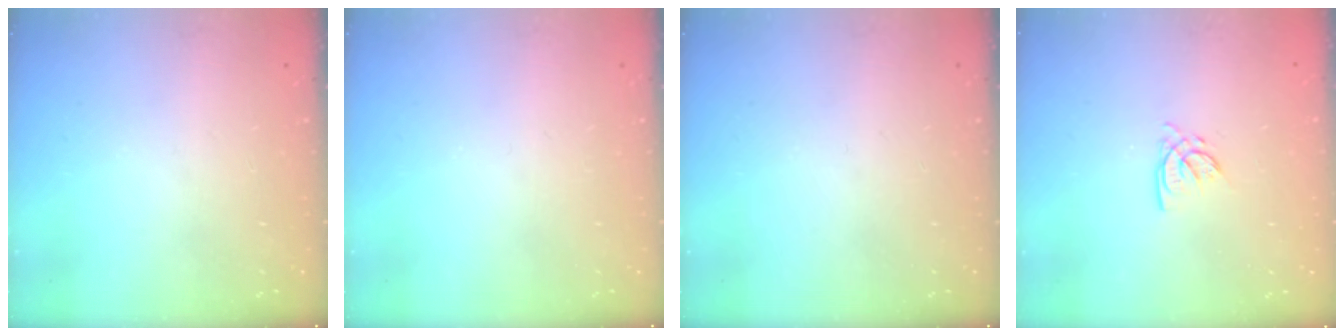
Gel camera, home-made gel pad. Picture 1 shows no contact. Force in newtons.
{"total": 0.0}
{"total": 0.0}
{"total": 3.5, "press": 3.5, "slide": 0.2}